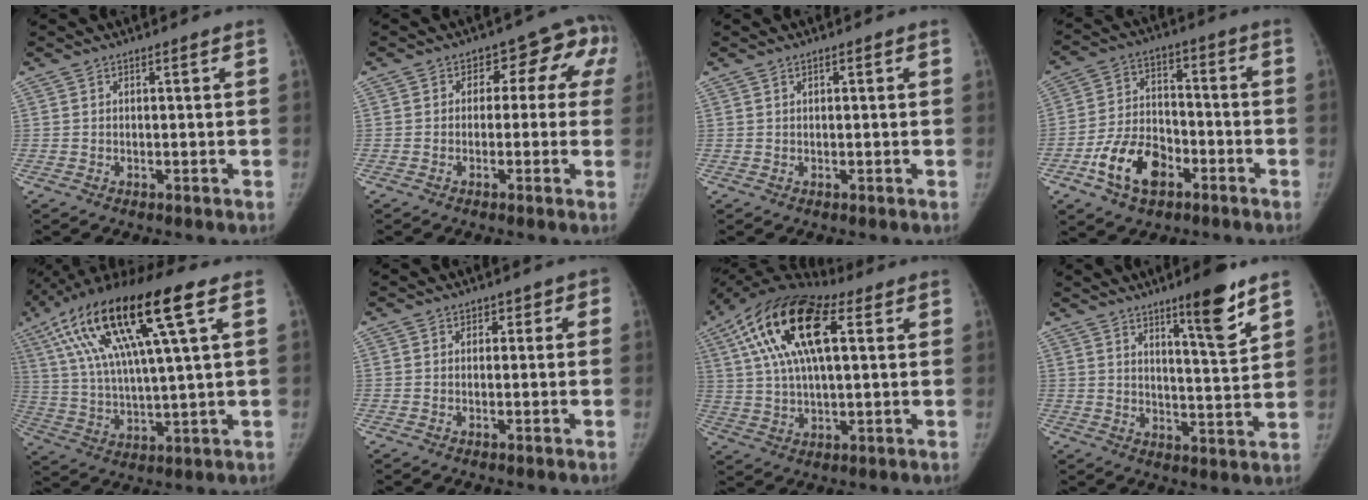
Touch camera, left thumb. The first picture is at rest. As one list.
[{"total": 8.9, "force": [1.0, 6.5, 6.1], "torque": [-0.015, 0.032, -0.002]}, {"total": 0.8, "force": [0.3, 0.3, 0.7], "torque": [-0.010, 0.002, 0.004]}, {"total": 12.8, "force": [-6.1, 8.2, 7.7], "torque": [-0.118, 0.034, -0.110]}, {"total": 23.5, "force": [9.8, 4.8, 20.8], "torque": [-0.410, 0.002, 0.170]}, {"total": 1.9, "force": [0.4, 1.7, 0.8], "torque": [0.019, 0.005, -0.004]}, {"total": 20.3, "force": [6.8, 9.0, 16.9], "torque": [-0.320, 0.020, 0.113]}, {"total": 10.3, "force": [6.7, 1.2, 7.8], "torque": [-0.103, -0.046, 0.100]}]